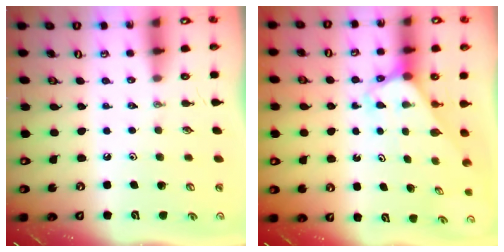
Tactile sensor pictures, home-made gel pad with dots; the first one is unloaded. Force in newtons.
{"total": 2.8, "press": 2.8, "slide": 0.2}